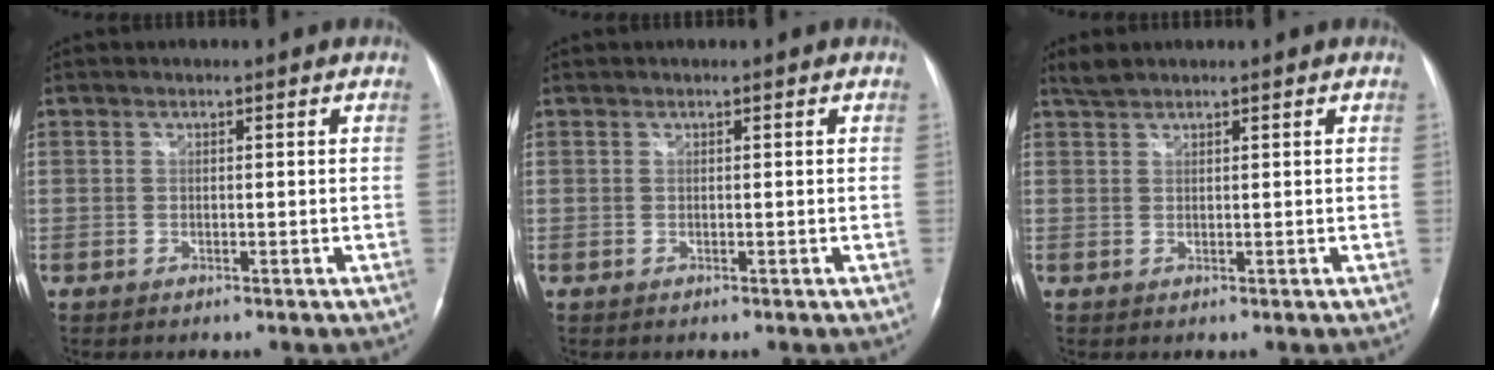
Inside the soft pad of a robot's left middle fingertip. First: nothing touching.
{"total": 0.0}
{"total": 1.8, "force": [1.7, 0.3, 0.5], "torque": [-0.016, 0.010, 0.037]}